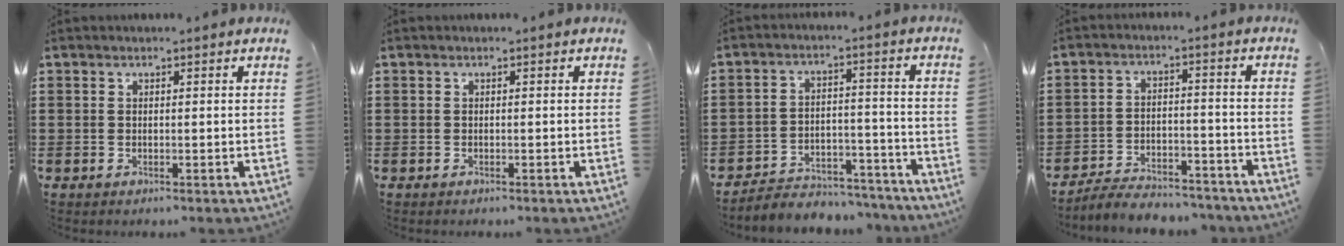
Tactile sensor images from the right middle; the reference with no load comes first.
{"total": 0.0}
{"total": 4.9, "force": [-4.8, 1.1, 0.5], "torque": [-0.009, 0.014, -0.099]}
{"total": 5.4, "force": [-5.3, 0.9, 1.1], "torque": [-0.023, 0.008, -0.105]}